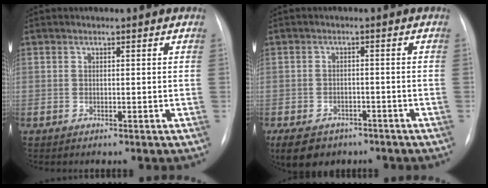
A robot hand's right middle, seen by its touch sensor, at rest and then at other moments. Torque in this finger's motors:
{"motor_torque": [0.83, -0.86, 0.22, 0.06]}